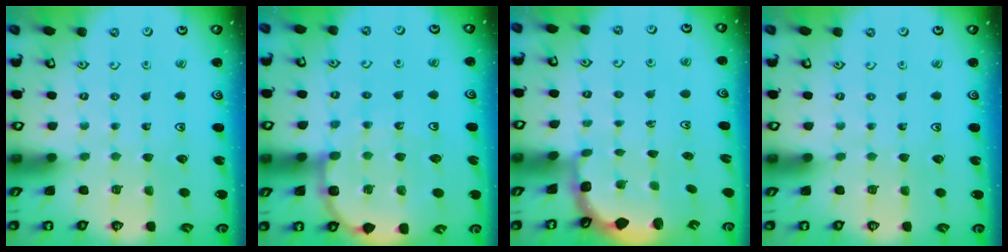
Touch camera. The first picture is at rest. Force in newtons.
{"total": 9.6, "press": 9.4, "slide": 1.9}
{"total": 2.7, "press": 2.1, "slide": 1.7}
{"total": 0.0}